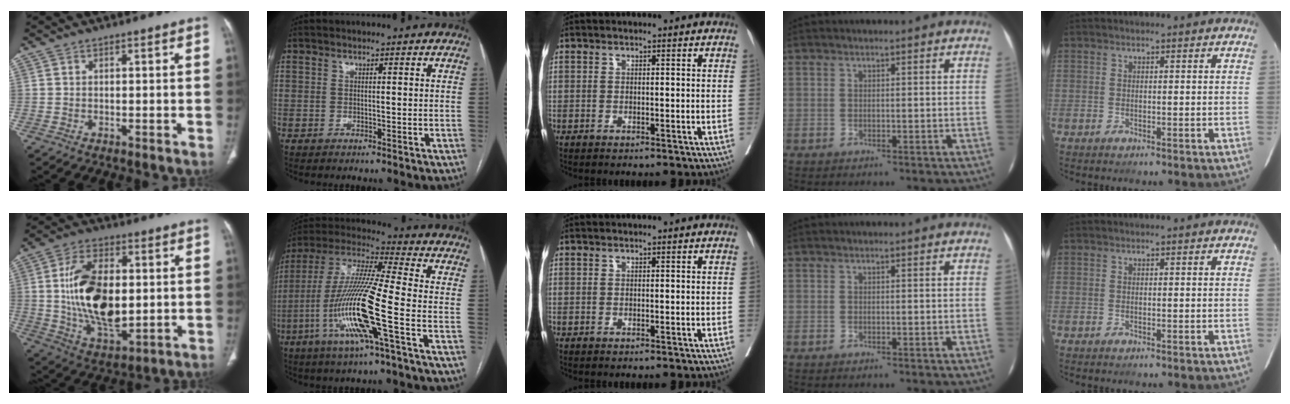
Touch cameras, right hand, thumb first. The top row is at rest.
{"thumb": {"total": 18.5, "force": [1.1, 10.1, 15.5], "torque": [-0.267, -0.011, 0.030]}, "index": {"total": 16.7, "force": [-5.6, 0.0, 15.8], "torque": [-0.329, -0.010, -0.112]}}